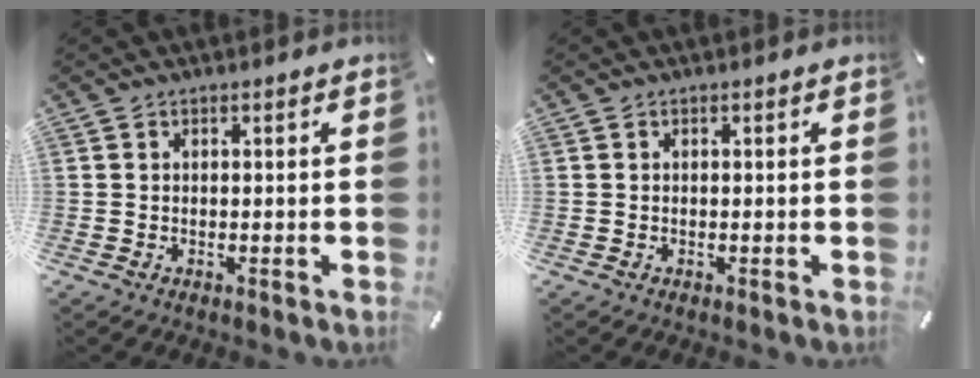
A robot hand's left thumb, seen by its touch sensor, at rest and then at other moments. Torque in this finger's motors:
{"motor_torque": [0.00, 0.08, -0.07, -0.01, 0.02]}